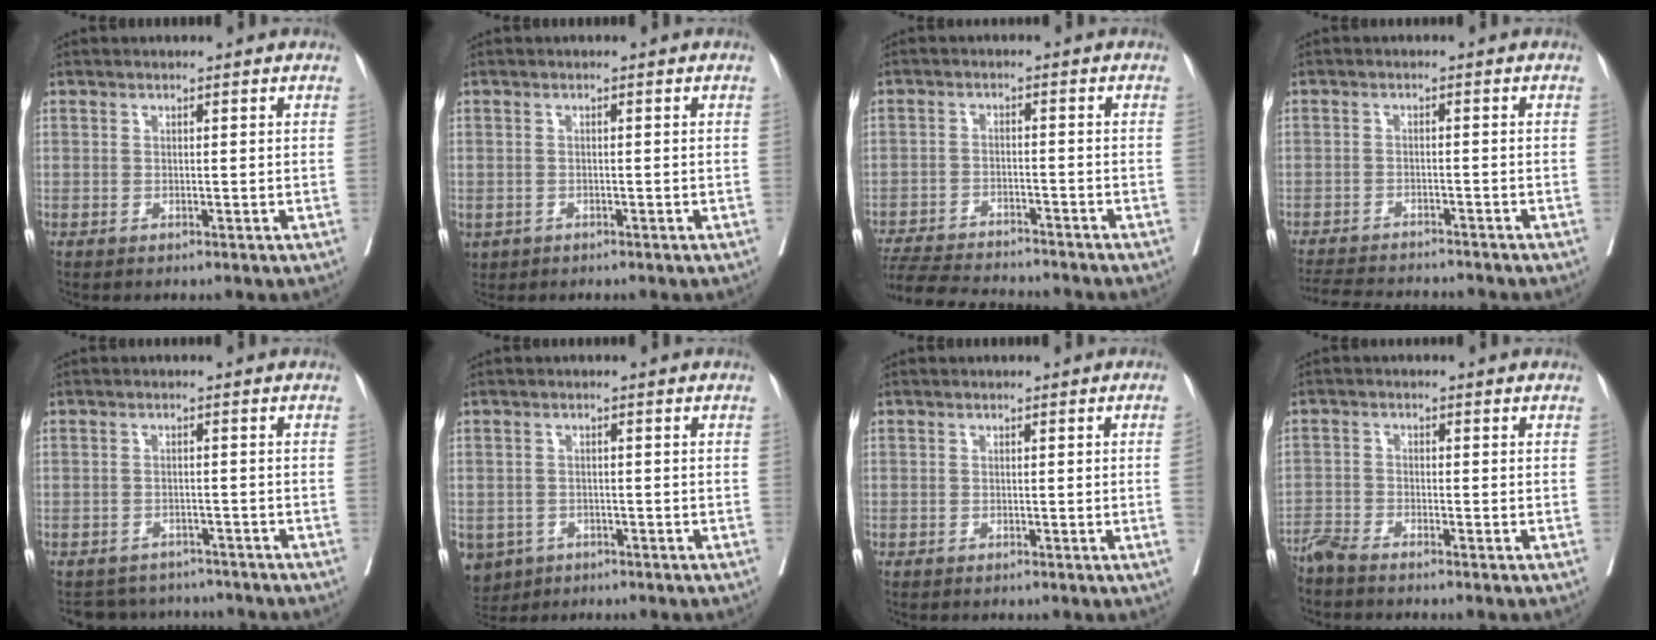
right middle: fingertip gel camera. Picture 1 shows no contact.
{"total": 2.3, "force": [-1.2, 1.7, 0.9], "torque": [-0.019, -0.003, -0.015]}
{"total": 13.8, "force": [-12.8, 1.7, 4.7], "torque": [-0.085, -0.011, -0.189]}
{"total": 10.3, "force": [-9.7, 1.4, 3.1], "torque": [-0.050, -0.005, -0.140]}
{"total": 6.9, "force": [-6.5, 2.3, 0.0], "torque": [0.005, 0.015, -0.082]}
{"total": 7.2, "force": [-4.0, 5.7, 1.9], "torque": [-0.050, -0.001, -0.059]}
{"total": 1.4, "force": [-0.3, -0.5, 1.2], "torque": [-0.013, 0.000, -0.005]}
{"total": 3.2, "force": [-3.1, -0.2, 0.9], "torque": [-0.016, -0.011, -0.063]}